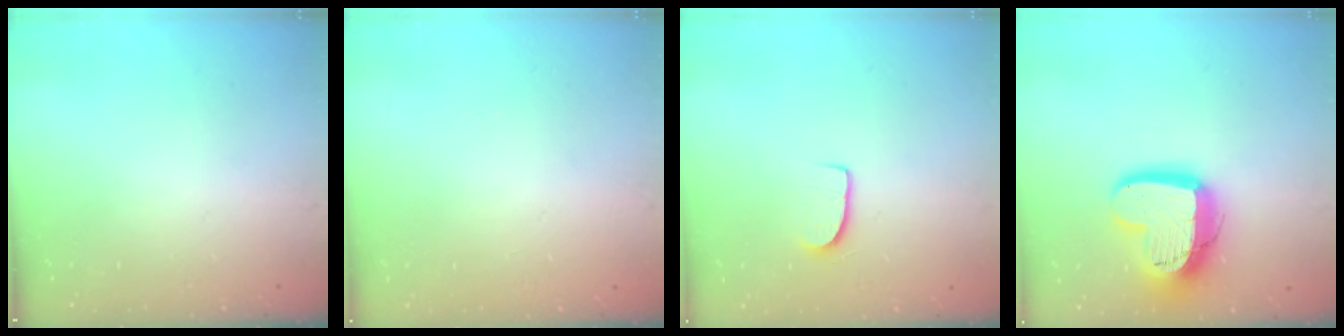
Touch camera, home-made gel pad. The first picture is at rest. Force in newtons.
{"total": 0.0}
{"total": 7.7, "press": 7.6, "slide": 0.7}
{"total": 16.8, "press": 16.7, "slide": 1.5}